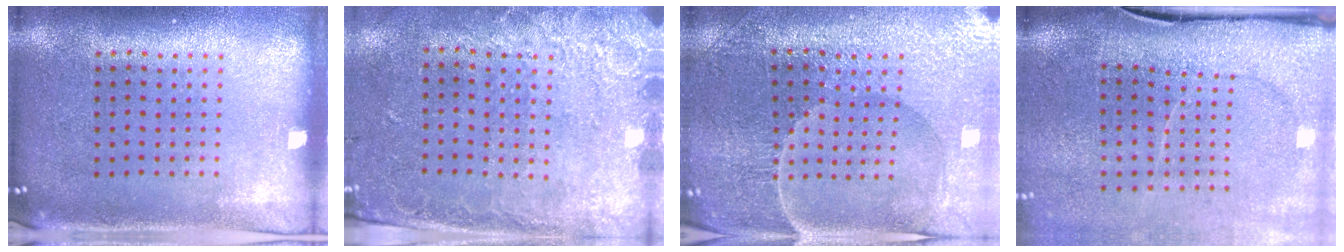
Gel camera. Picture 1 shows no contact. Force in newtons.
{"total": 2.6, "press": 1.9, "slide": 1.8}
{"total": 3.6, "press": 3.6, "slide": 0.2}
{"total": 3.9, "press": 3.2, "slide": 2.3}